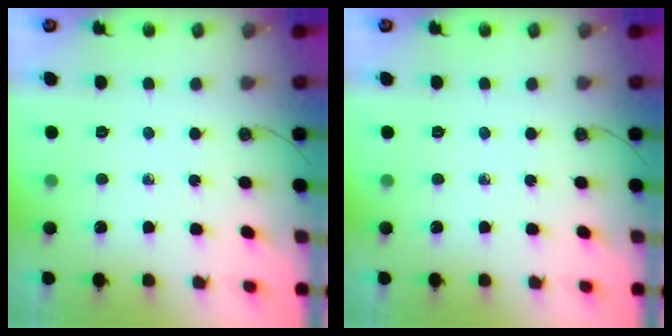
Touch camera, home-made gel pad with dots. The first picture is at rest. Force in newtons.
{"total": 0.0}